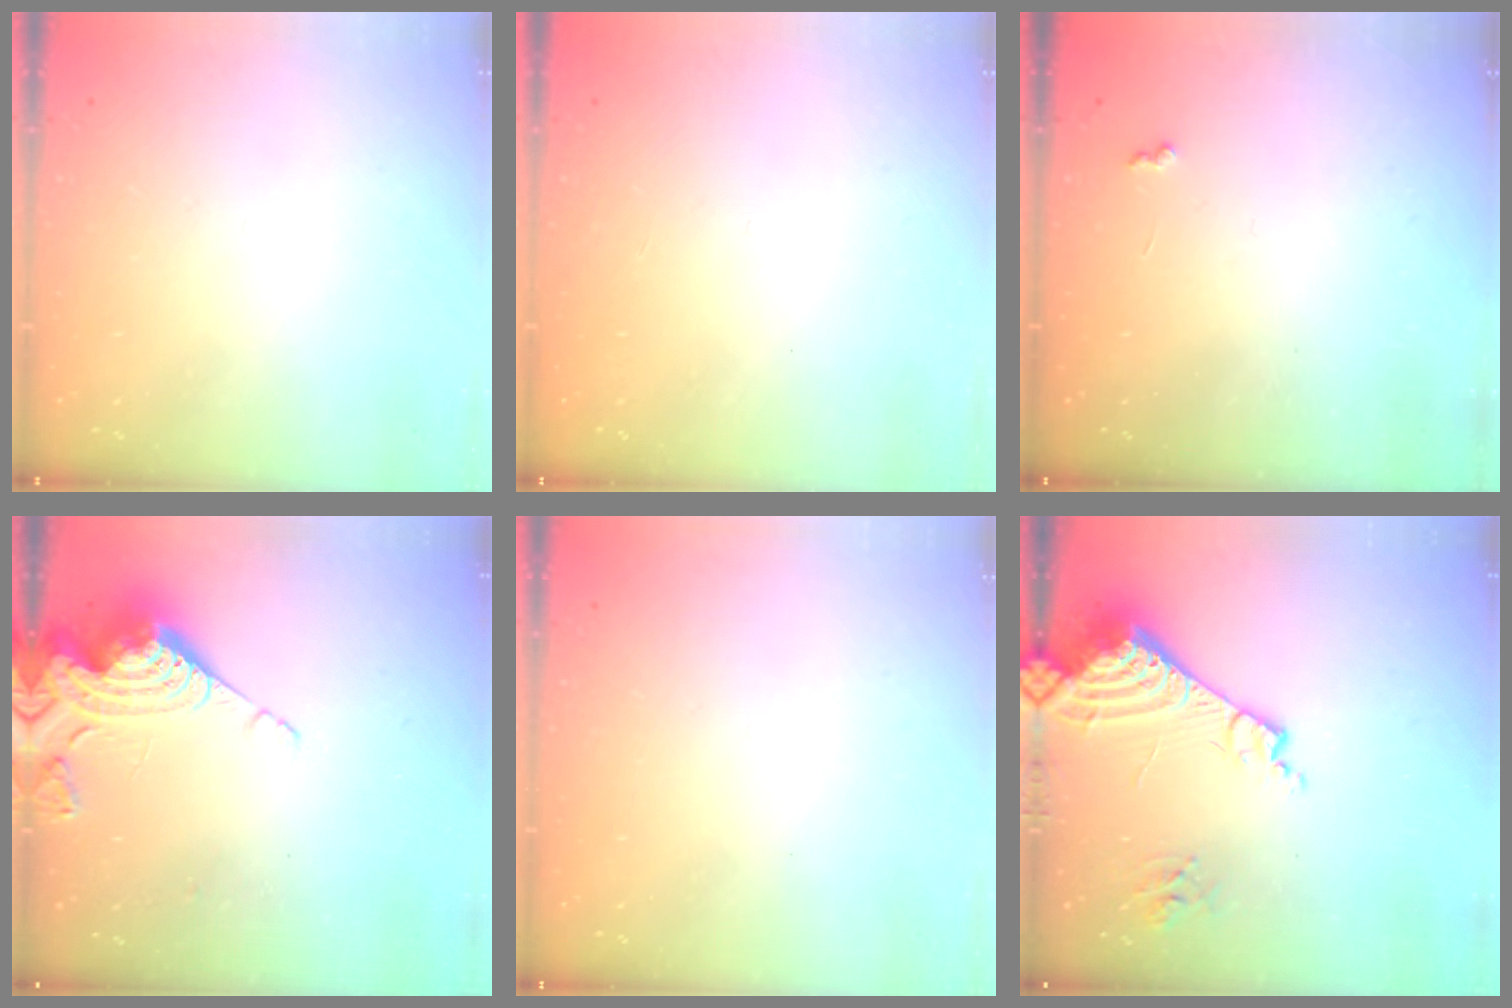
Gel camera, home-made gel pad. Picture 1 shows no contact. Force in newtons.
{"total": 1.5, "press": 1.3, "slide": 0.9}
{"total": 3.0, "press": 3.0, "slide": 0.5}
{"total": 13.3, "press": 13.3, "slide": 1.1}
{"total": 0.0}
{"total": 13.2, "press": 13.1, "slide": 1.7}